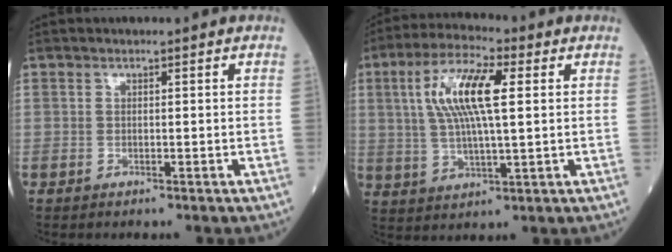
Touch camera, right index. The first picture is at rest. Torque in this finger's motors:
{"motor_torque": [1.60, 0.54, 0.65, 0.21]}